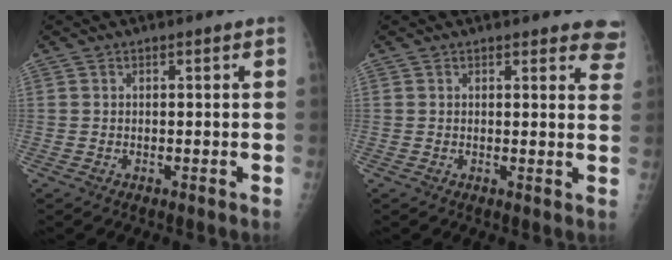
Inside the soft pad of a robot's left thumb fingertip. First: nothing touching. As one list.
[{"total": 6.0, "force": [5.3, 2.0, 1.9], "torque": [0.014, -0.024, 0.037]}]